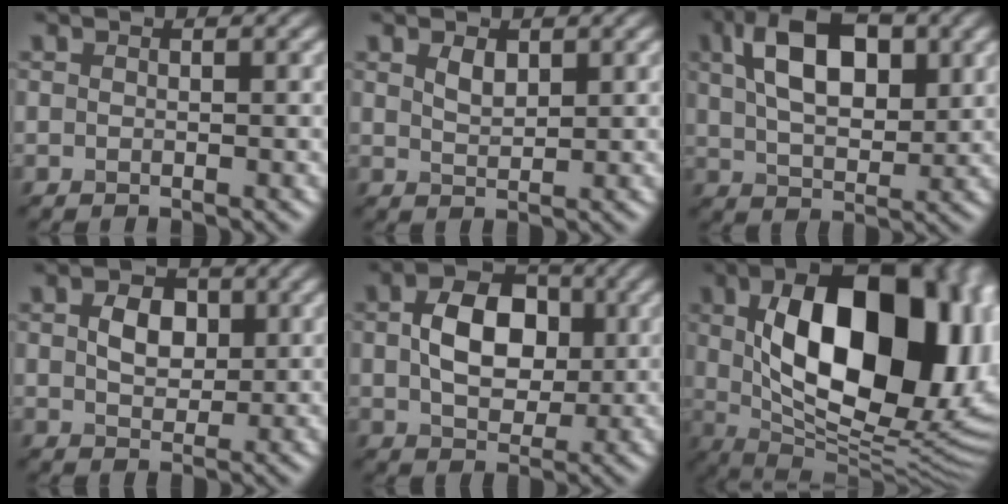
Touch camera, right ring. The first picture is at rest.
{"total": 0.5, "force": [0.5, -0.2, -0.1], "torque": [-0.026, 0.000, 0.039]}
{"total": 7.4, "force": [2.6, 3.8, 5.8], "torque": [-0.123, 0.015, 0.066]}
{"total": 1.7, "force": [0.3, 1.3, 1.1], "torque": [-0.048, 0.004, 0.031]}
{"total": 5.2, "force": [0.5, 3.6, 3.8], "torque": [-0.089, 0.005, 0.032]}
{"total": 16.2, "force": [2.5, 8.5, 13.5], "torque": [-0.223, -0.007, 0.076]}